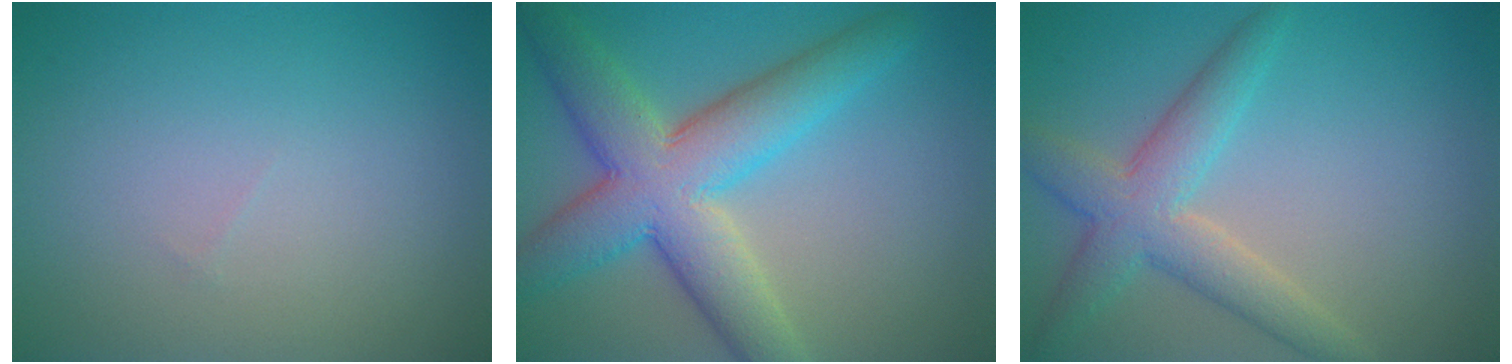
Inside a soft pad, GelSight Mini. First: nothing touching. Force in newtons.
{"total": 8.8, "press": 8.8, "slide": 0.4}
{"total": 4.8, "press": 4.8, "slide": 0.3}